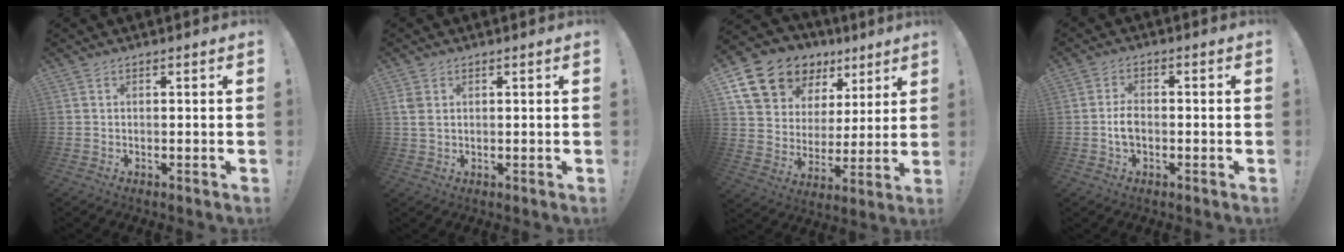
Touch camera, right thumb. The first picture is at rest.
{"total": 3.2, "force": [1.0, 2.1, 2.2], "torque": [-0.041, 0.005, 0.020]}
{"total": 16.4, "force": [10.6, 11.1, 5.7], "torque": [-0.106, -0.058, 0.215]}
{"total": 4.2, "force": [-1.1, 2.5, 3.2], "torque": [-0.052, 0.004, -0.021]}